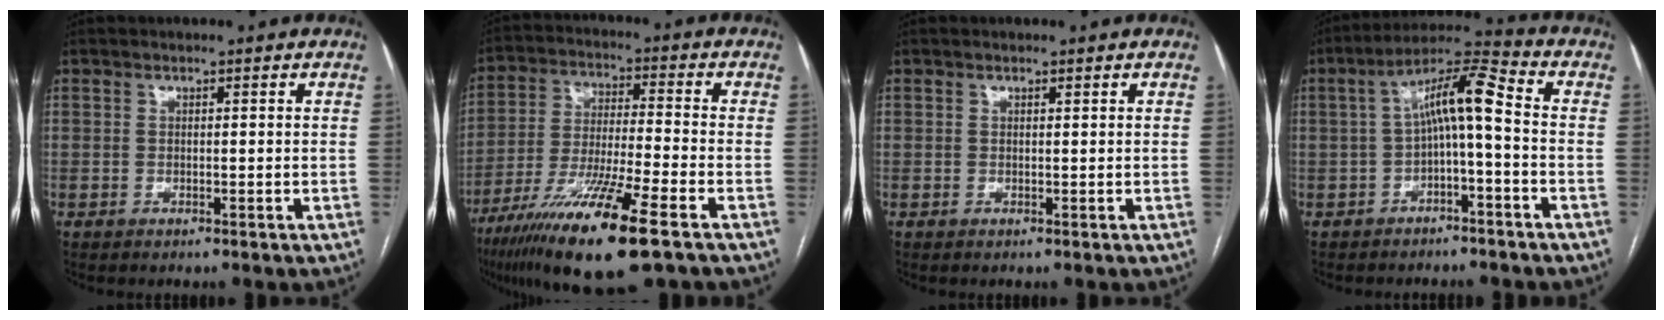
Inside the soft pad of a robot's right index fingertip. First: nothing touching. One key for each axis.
{"total": 17.0, "fx": -10.0, "fy": 0.8, "fz": 13.8, "tx": -0.263, "ty": -0.047, "tz": -0.178}
{"total": 0.0}
{"total": 8.6, "fx": -0.6, "fy": 1.2, "fz": 8.5, "tx": -0.149, "ty": 0.040, "tz": -0.012}